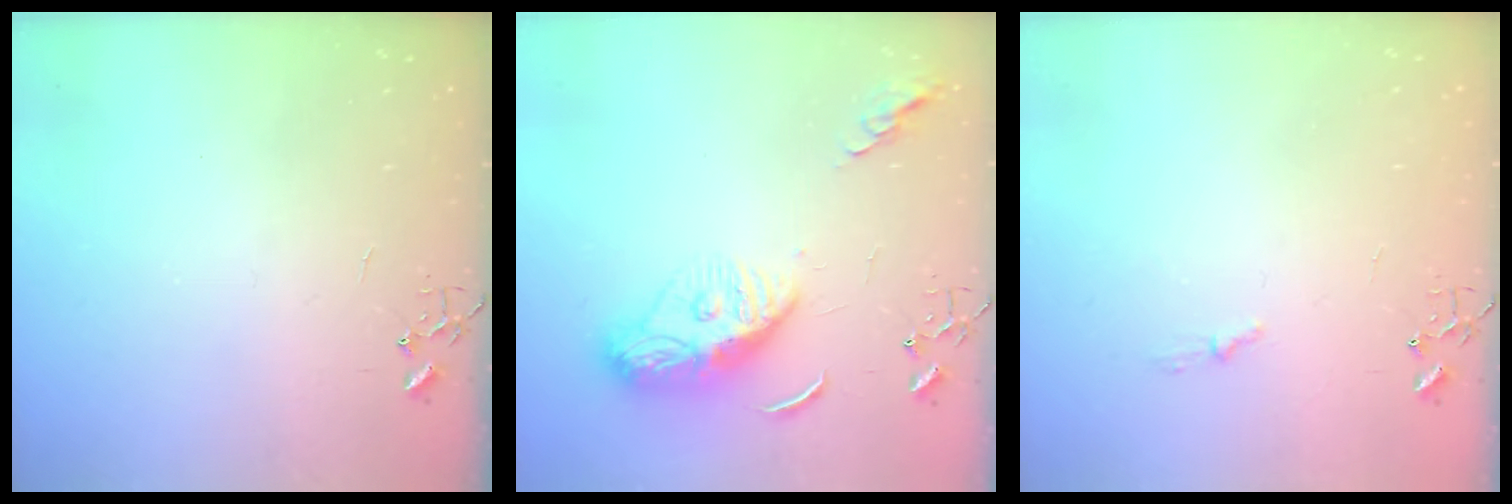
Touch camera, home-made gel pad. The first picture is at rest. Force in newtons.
{"total": 11.6, "press": 11.6, "slide": 1.0}
{"total": 3.8, "press": 3.7, "slide": 0.5}